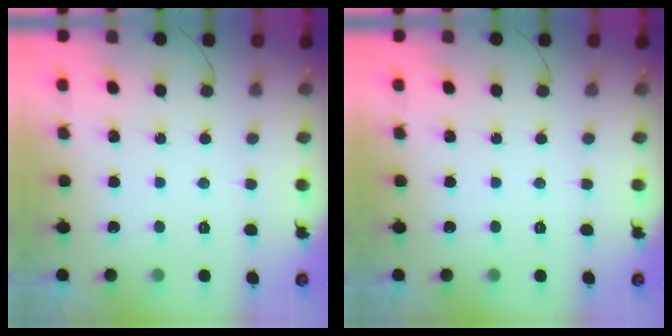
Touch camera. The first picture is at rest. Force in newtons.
{"total": 0.0}